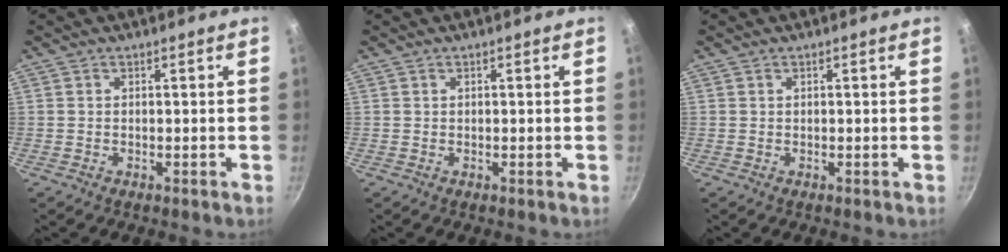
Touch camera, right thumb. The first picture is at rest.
{"total": 0.0}
{"total": 0.0}